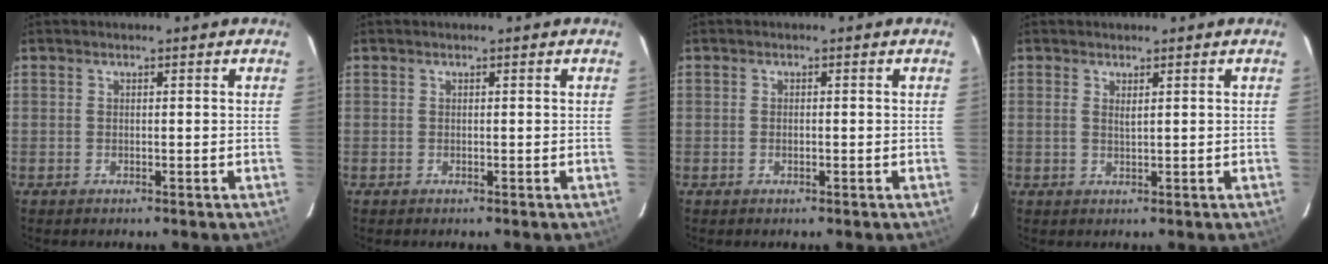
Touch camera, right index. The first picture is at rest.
{"total": 0.0}
{"total": 0.6, "force": [-0.2, 0.3, 0.5], "torque": [-0.009, -0.001, -0.004]}
{"total": 1.1, "force": [0.6, 0.1, 0.9], "torque": [-0.019, -0.001, 0.009]}